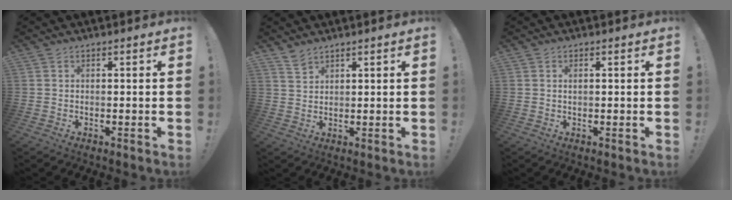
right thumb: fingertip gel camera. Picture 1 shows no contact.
{"total": 3.5, "force": [3.1, 1.3, 1.1], "torque": [-0.016, -0.019, 0.058]}
{"total": 0.8, "force": [0.3, 0.0, 0.8], "torque": [-0.017, 0.001, 0.006]}